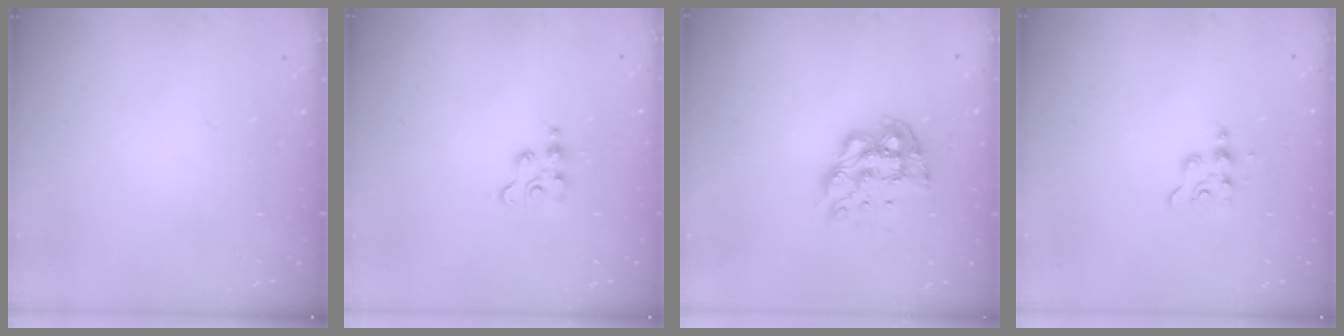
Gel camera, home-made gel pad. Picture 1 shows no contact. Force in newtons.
{"total": 3.6, "press": 3.5, "slide": 0.6}
{"total": 10.8, "press": 10.8, "slide": 1.0}
{"total": 4.8, "press": 4.7, "slide": 0.8}